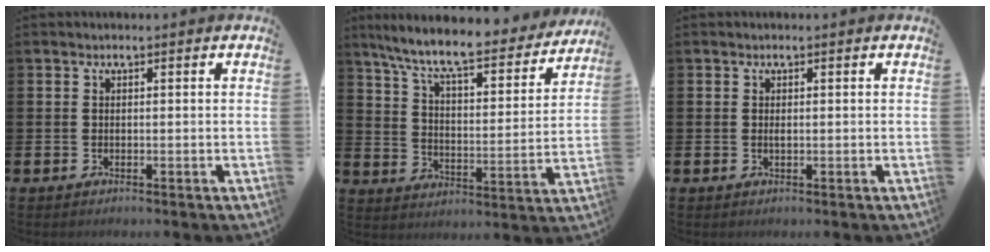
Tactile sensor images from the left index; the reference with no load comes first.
{"total": 9.5, "force": [8.3, 1.6, 4.3], "torque": [-0.115, -0.058, 0.137]}
{"total": 0.5, "force": [0.0, 0.1, 0.5], "torque": [-0.017, 0.003, 0.002]}